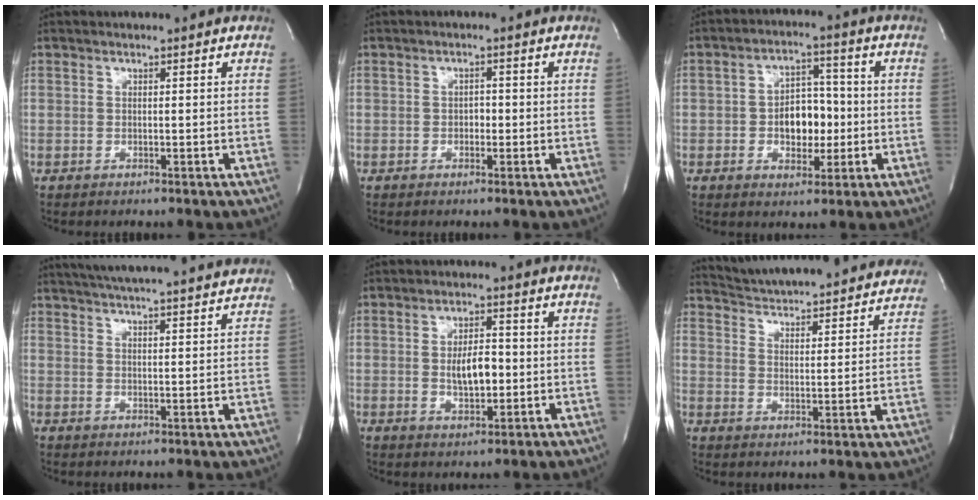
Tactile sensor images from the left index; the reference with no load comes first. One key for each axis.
{"total": 1.5, "fx": -0.9, "fy": 0.9, "fz": 0.8, "tx": -0.010, "ty": -0.002, "tz": -0.014}
{"total": 7.1, "fx": -1.5, "fy": 4.4, "fz": 5.3, "tx": -0.086, "ty": 0.009, "tz": -0.022}
{"total": 20.7, "fx": 19.0, "fy": 1.4, "fz": 8.2, "tx": -0.138, "ty": 0.002, "tz": 0.247}
{"total": 5.4, "fx": -0.9, "fy": 2.4, "fz": 4.8, "tx": -0.087, "ty": -0.005, "tz": -0.011}
{"total": 26.7, "fx": 25.1, "fy": 3.9, "fz": 8.1, "tx": -0.136, "ty": -0.036, "tz": 0.321}